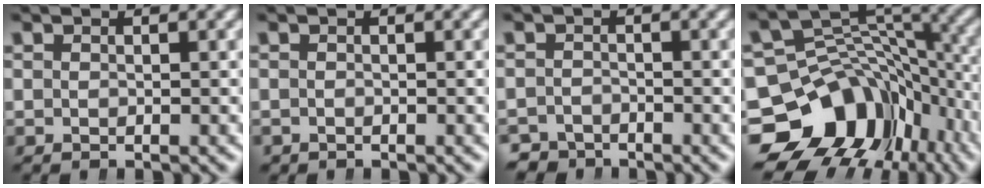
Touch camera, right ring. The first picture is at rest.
{"total": 0.5, "force": [-0.4, 0.1, -0.3], "torque": [0.002, -0.010, -0.003]}
{"total": 2.7, "force": [-2.5, 0.8, -0.5], "torque": [0.009, -0.019, -0.043]}
{"total": 16.9, "force": [-5.4, 12.9, 9.5], "torque": [-0.155, -0.048, -0.076]}